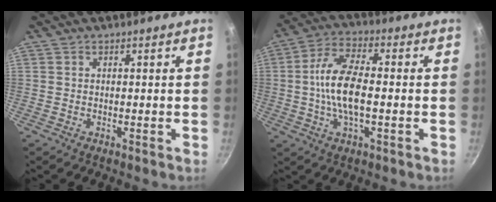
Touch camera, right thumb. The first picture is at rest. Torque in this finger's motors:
{"motor_torque": [2.01, 2.99, 2.18, -0.59, 0.88]}